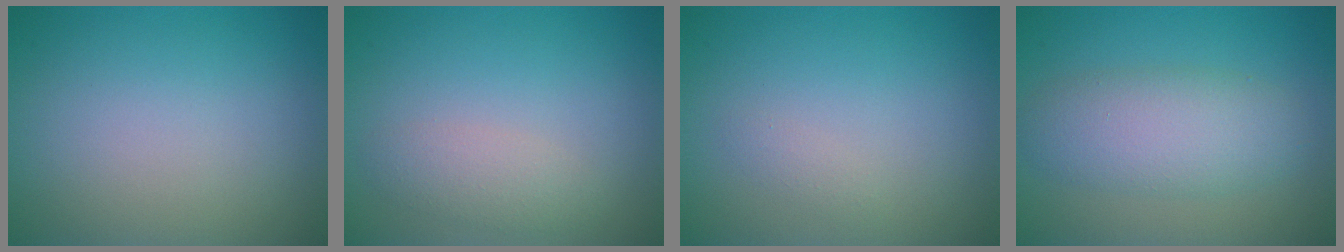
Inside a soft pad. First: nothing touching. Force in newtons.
{"total": 2.1, "press": 2.0, "slide": 0.1}
{"total": 0.7, "press": 0.7, "slide": 0.1}
{"total": 5.0, "press": 5.0, "slide": 0.1}